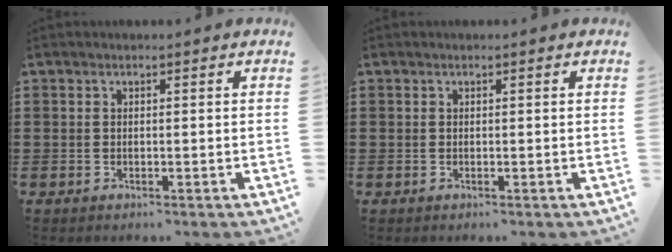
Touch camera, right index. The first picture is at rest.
{"total": 0.0}